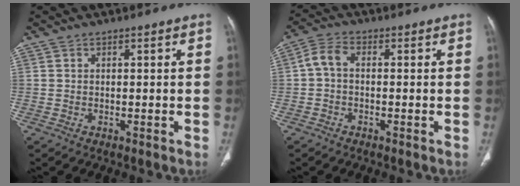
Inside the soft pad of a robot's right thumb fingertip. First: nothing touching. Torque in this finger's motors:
{"motor_torque": [0.27, 0.53, 0.33, -0.25, 0.15]}